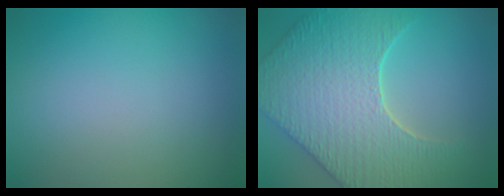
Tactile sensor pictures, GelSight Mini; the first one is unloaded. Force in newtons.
{"total": 7.9, "press": 6.8, "slide": 4.1}